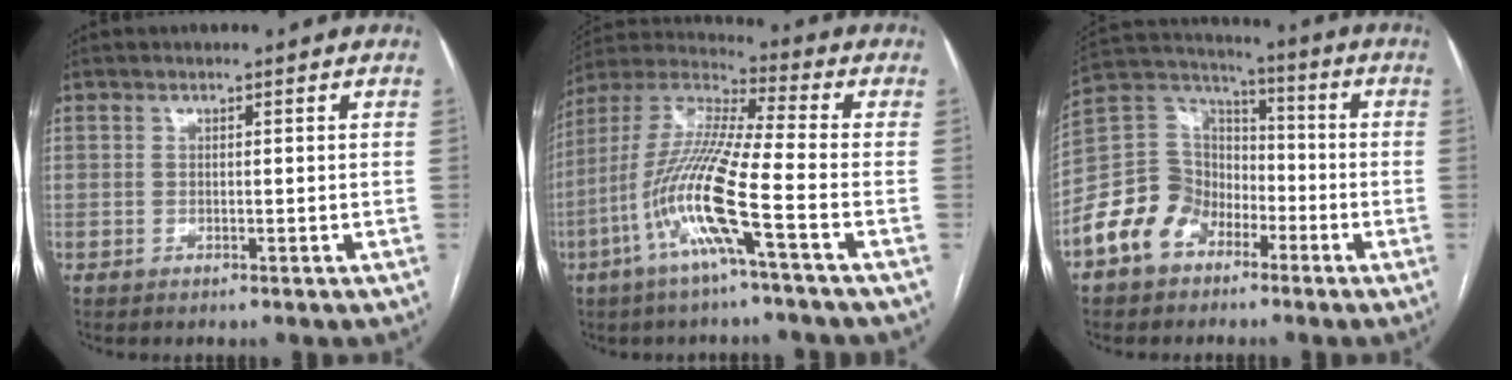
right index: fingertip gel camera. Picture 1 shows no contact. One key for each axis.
{"total": 14.5, "fx": -5.6, "fy": -0.1, "fz": 13.4, "tx": -0.284, "ty": -0.004, "tz": -0.118}
{"total": 11.9, "fx": -6.0, "fy": 9.1, "fz": 4.7, "tx": -0.112, "ty": 0.041, "tz": -0.113}